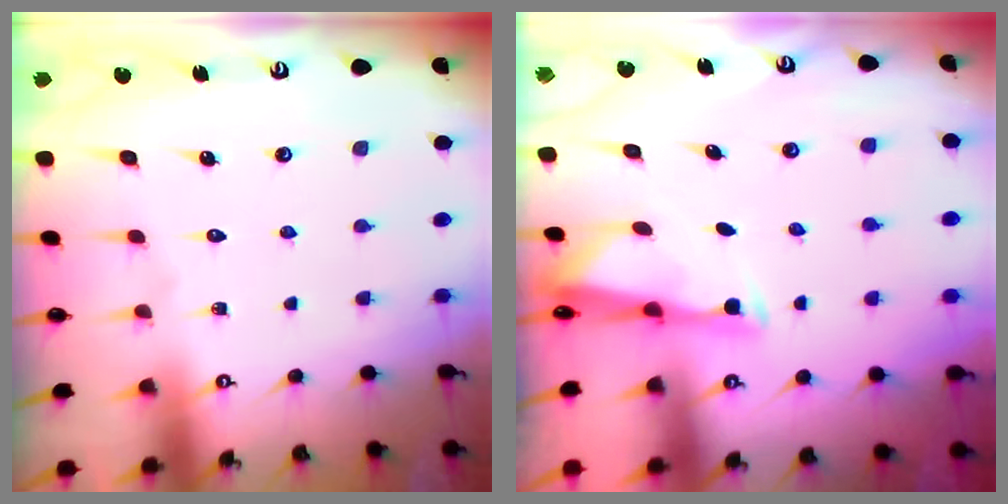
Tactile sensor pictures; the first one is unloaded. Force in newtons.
{"total": 2.9, "press": 2.9, "slide": 0.6}